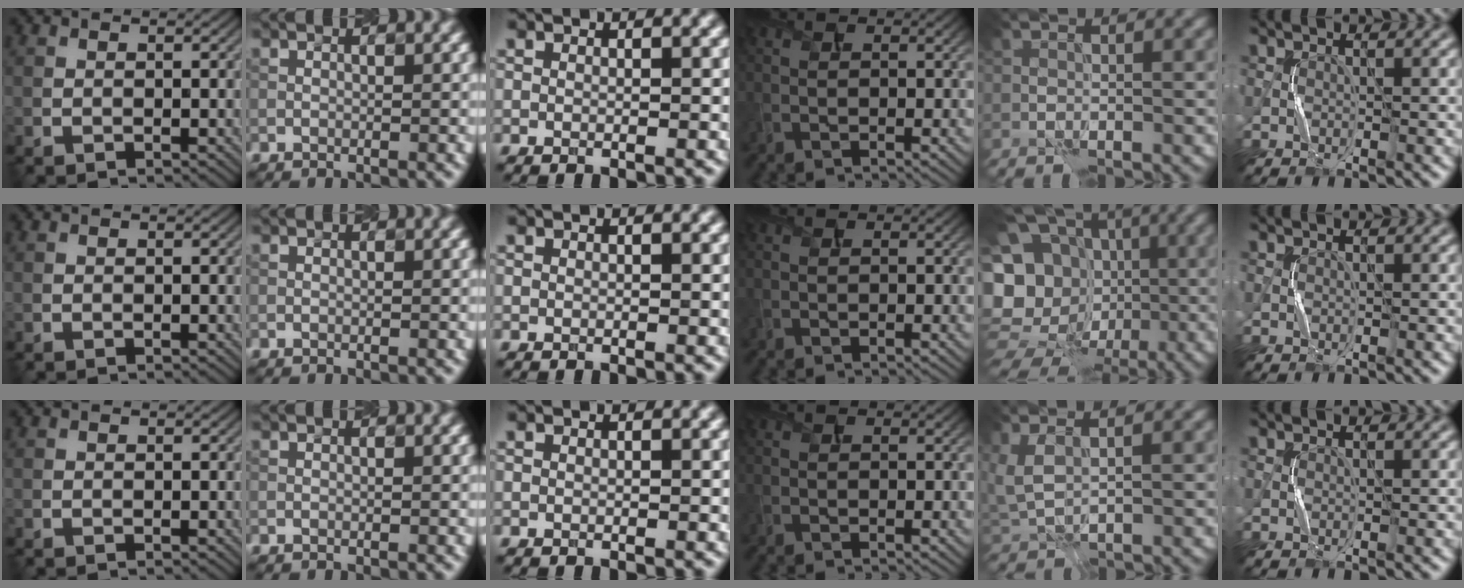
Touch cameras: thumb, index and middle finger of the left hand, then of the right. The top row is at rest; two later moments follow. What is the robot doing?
{"motion": "press", "object": "toy piano key"}